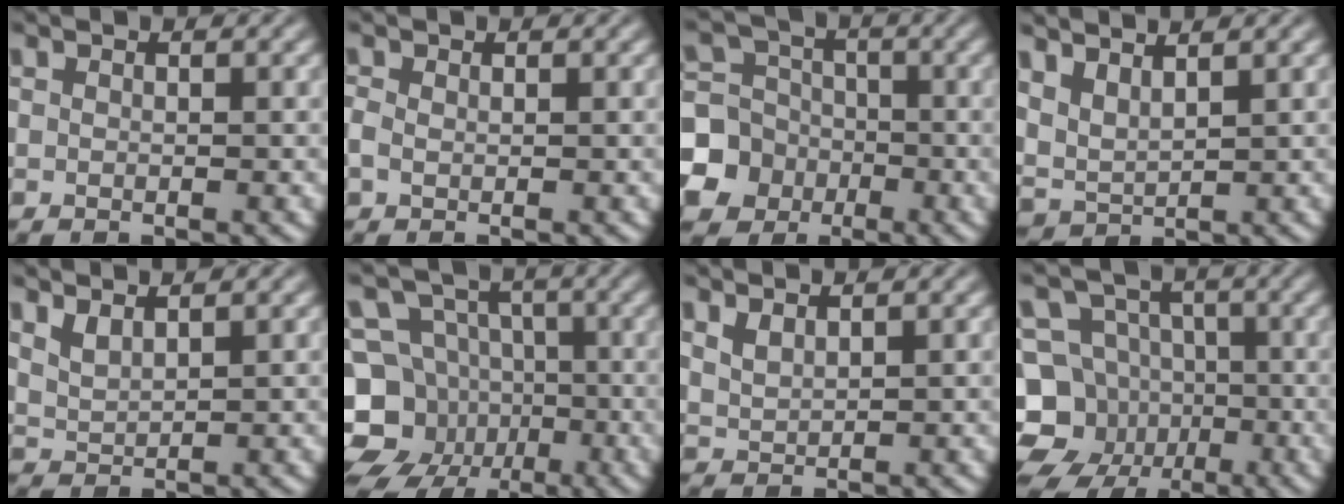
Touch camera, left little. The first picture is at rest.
{"total": 1.0, "force": [-0.1, 0.7, 0.6], "torque": [-0.017, 0.004, -0.004]}
{"total": 12.5, "force": [-4.7, 11.3, 2.6], "torque": [-0.097, -0.025, -0.100]}
{"total": 3.1, "force": [2.4, 1.1, 1.7], "torque": [-0.048, 0.005, 0.044]}
{"total": 1.5, "force": [1.2, 0.4, 0.8], "torque": [-0.021, -0.002, 0.026]}
{"total": 13.9, "force": [-5.8, 11.9, 4.5], "torque": [-0.095, -0.021, -0.115]}
{"total": 1.3, "force": [1.0, 0.5, 0.7], "torque": [-0.018, 0.000, 0.022]}
{"total": 12.5, "force": [-5.4, 10.7, 3.7], "torque": [-0.078, -0.013, -0.114]}